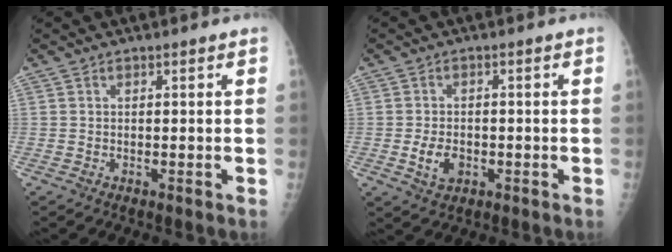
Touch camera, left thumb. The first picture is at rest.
{"total": 4.5, "force": [-1.2, 3.1, 3.0], "torque": [-0.047, 0.000, -0.015]}